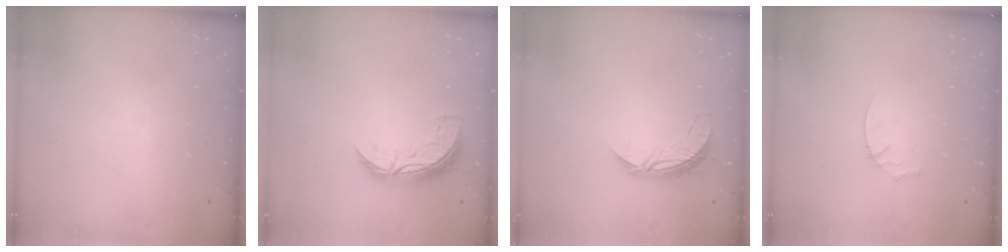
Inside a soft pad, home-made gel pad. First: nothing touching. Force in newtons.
{"total": 7.5, "press": 7.5, "slide": 0.5}
{"total": 6.5, "press": 6.5, "slide": 0.4}
{"total": 3.5, "press": 3.5, "slide": 0.3}